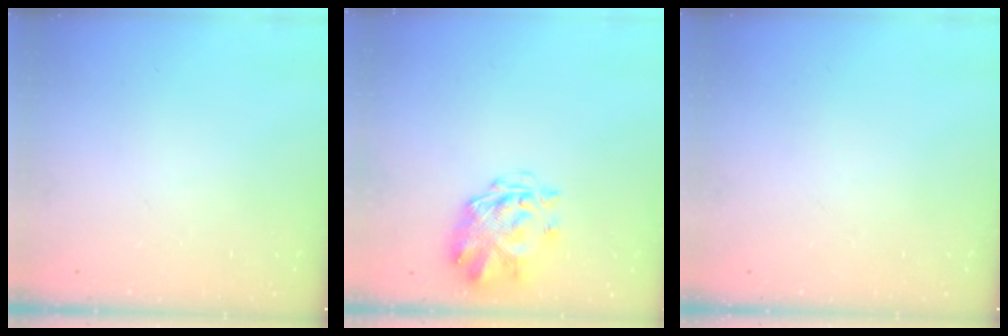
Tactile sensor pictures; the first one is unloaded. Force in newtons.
{"total": 3.4, "press": 3.0, "slide": 1.6}
{"total": 0.0}